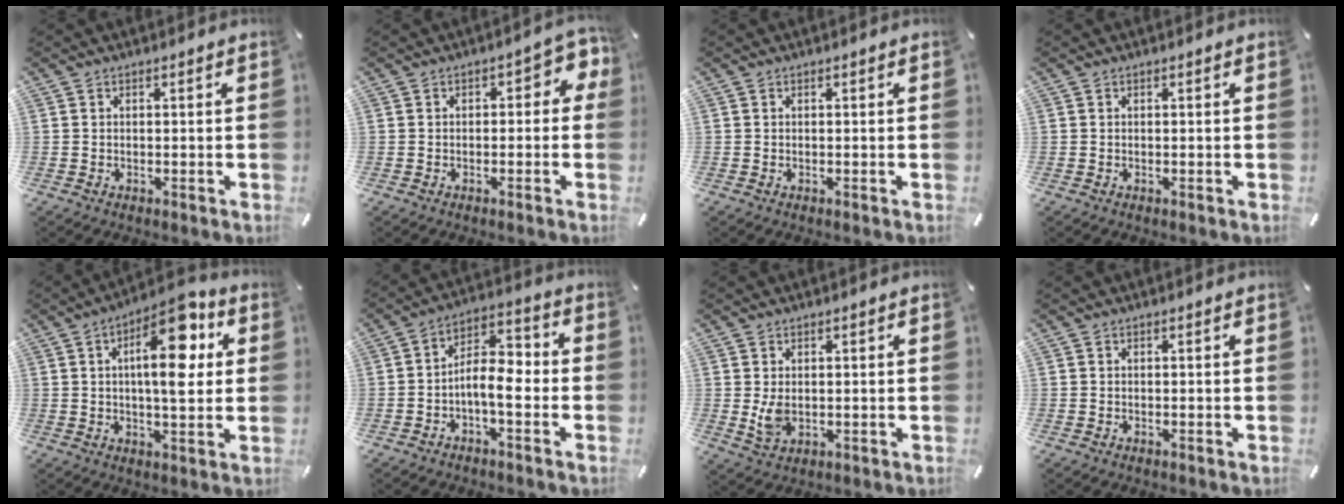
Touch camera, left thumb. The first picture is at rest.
{"total": 4.4, "force": [-0.2, 2.6, 3.6], "torque": [-0.052, 0.009, -0.008]}
{"total": 0.0}
{"total": 0.0}
{"total": 15.4, "force": [4.7, 6.0, 13.3], "torque": [-0.214, -0.020, 0.070]}
{"total": 7.9, "force": [-3.1, 3.7, 6.3], "torque": [-0.118, 0.006, -0.057]}
{"total": 4.6, "force": [0.3, 3.2, 3.3], "torque": [-0.074, -0.007, 0.002]}
{"total": 0.0}